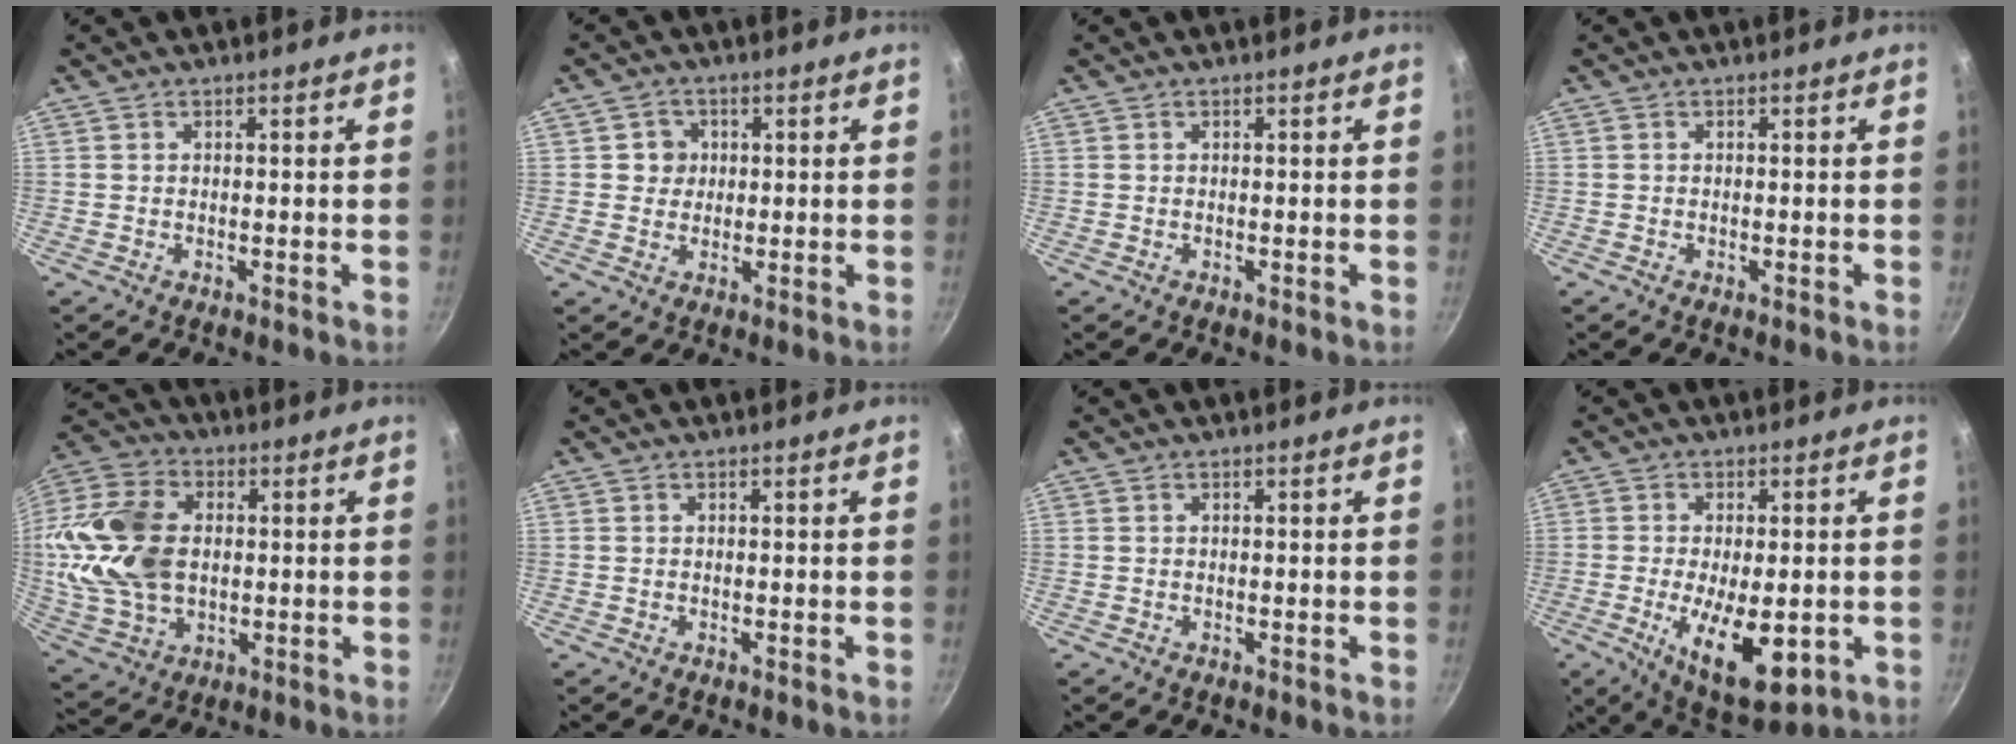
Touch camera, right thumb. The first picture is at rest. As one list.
[{"total": 3.5, "force": [0.6, 3.4, 0.7], "torque": [0.013, 0.003, 0.004]}, {"total": 0.0}, {"total": 0.0}, {"total": 19.5, "force": [1.3, 13.4, 14.0], "torque": [-0.264, 0.015, 0.026]}, {"total": 0.0}, {"total": 0.0}, {"total": 14.0, "force": [-3.3, 6.2, 12.1], "torque": [-0.178, -0.007, -0.039]}]